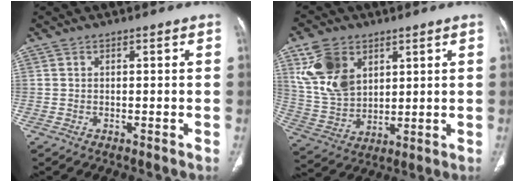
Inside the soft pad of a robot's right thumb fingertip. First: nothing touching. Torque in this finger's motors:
{"motor_torque": [0.43, 1.56, 1.07, 1.41, 0.19]}